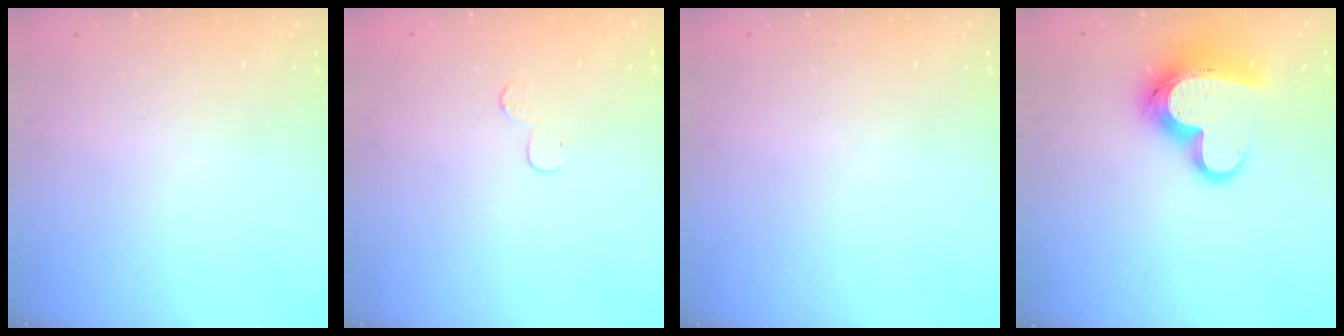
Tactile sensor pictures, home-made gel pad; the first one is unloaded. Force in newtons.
{"total": 3.6, "press": 3.6, "slide": 0.3}
{"total": 0.0}
{"total": 15.7, "press": 15.6, "slide": 1.3}